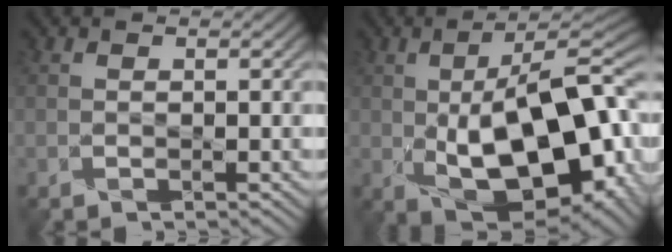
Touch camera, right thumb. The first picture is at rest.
{"total": 18.3, "force": [-2.7, 9.3, 15.5], "torque": [-0.226, -0.011, -0.027]}